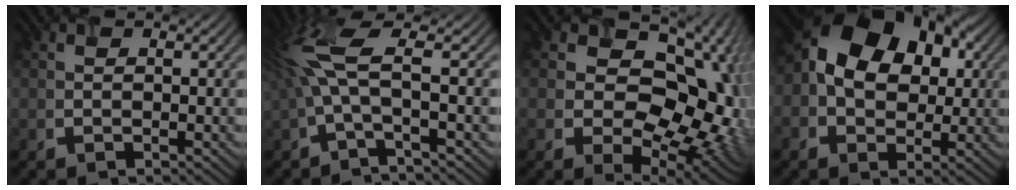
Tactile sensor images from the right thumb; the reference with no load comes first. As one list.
[{"total": 6.2, "force": [0.5, 1.3, 6.1], "torque": [-0.146, 0.010, 0.005]}, {"total": 17.9, "force": [-1.1, 13.3, 12.0], "torque": [-0.128, 0.009, -0.023]}, {"total": 11.9, "force": [2.2, 8.6, 8.0], "torque": [-0.148, 0.017, 0.034]}]